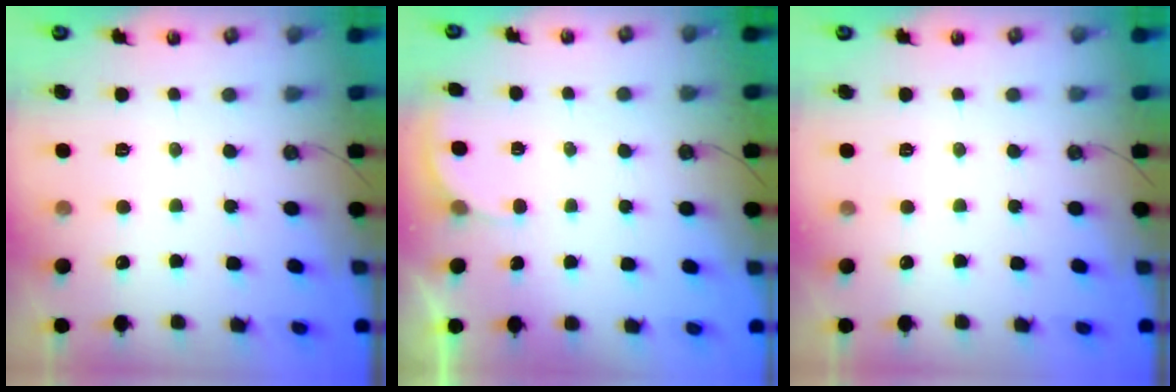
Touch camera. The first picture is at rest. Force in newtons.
{"total": 1.9, "press": 1.9, "slide": 0.2}
{"total": 0.0}